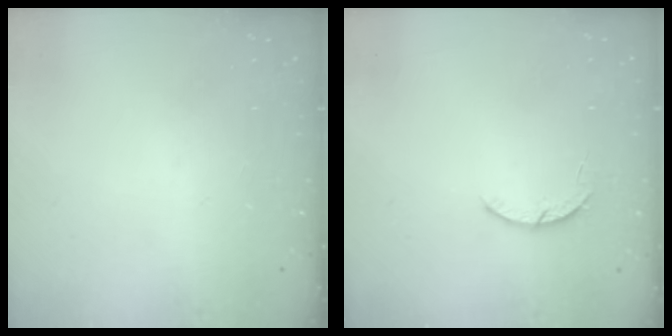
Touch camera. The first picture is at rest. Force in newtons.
{"total": 3.0, "press": 3.0, "slide": 0.5}